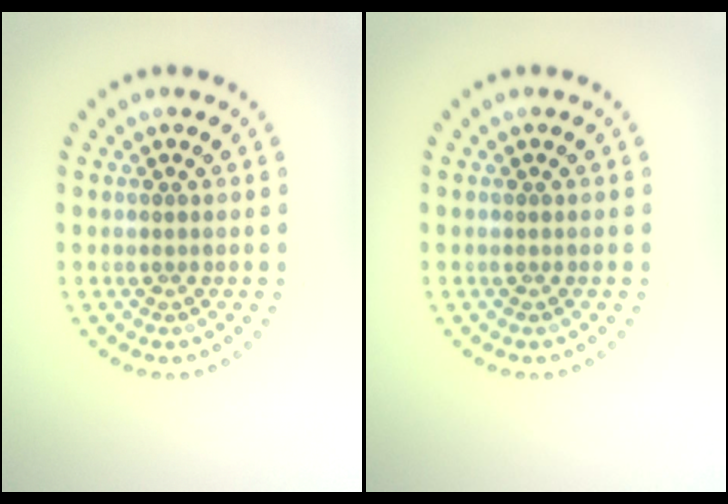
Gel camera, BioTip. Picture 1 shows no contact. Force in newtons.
{"total": 0.0}